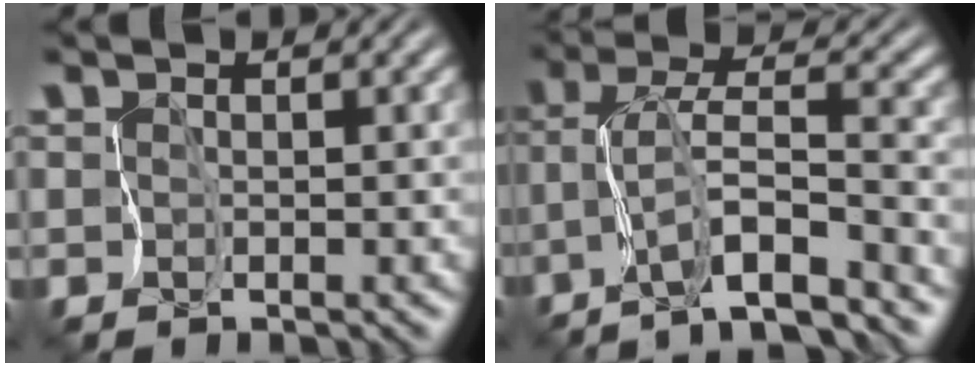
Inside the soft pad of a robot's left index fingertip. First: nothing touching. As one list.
[{"total": 7.0, "force": [-5.0, 0.1, 4.9], "torque": [-0.081, 0.012, -0.093]}]